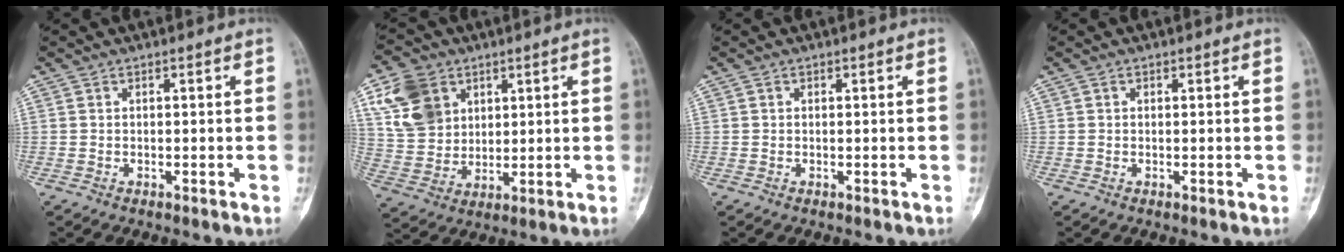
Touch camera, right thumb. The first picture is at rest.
{"total": 11.8, "force": [5.0, 9.1, 5.5], "torque": [-0.088, -0.008, 0.106]}
{"total": 0.0}
{"total": 0.0}